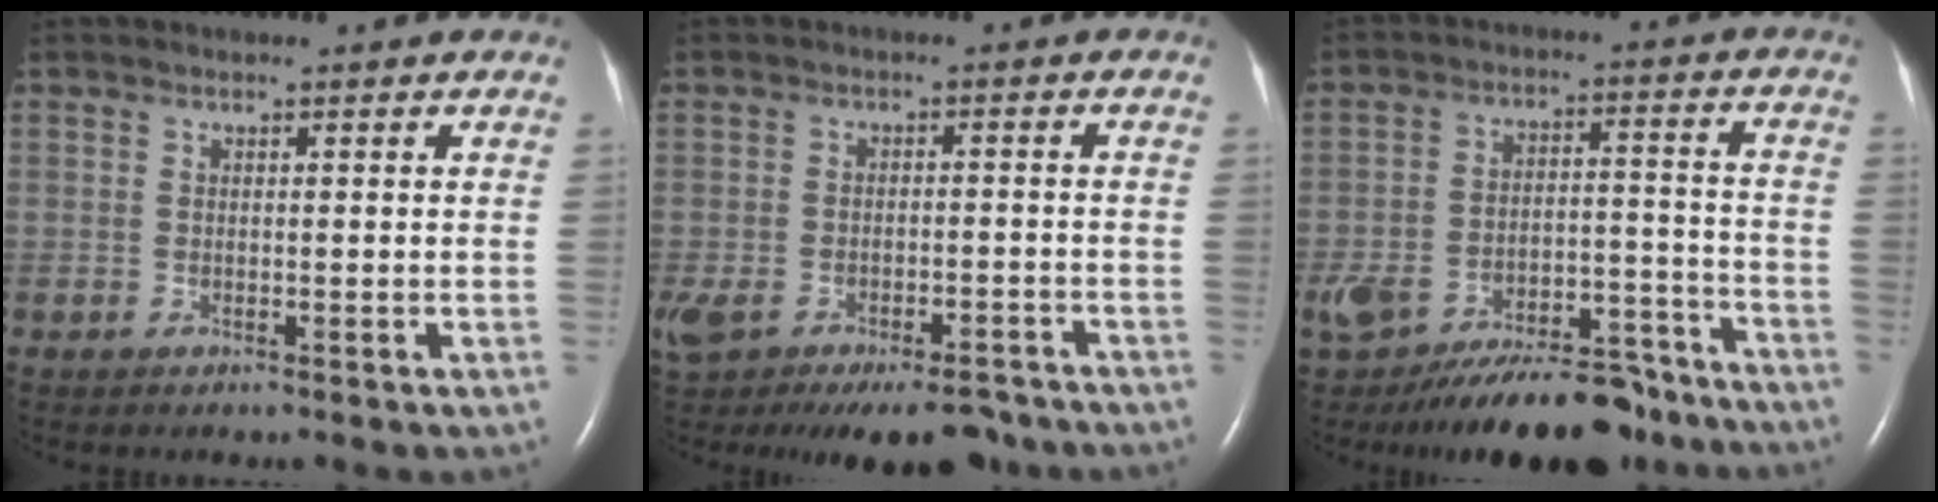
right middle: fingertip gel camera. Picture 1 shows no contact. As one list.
[{"total": 18.3, "force": [-13.3, 8.5, 9.2], "torque": [-0.211, -0.017, -0.177]}, {"total": 19.4, "force": [-16.3, 6.7, 8.1], "torque": [-0.138, 0.013, -0.239]}]